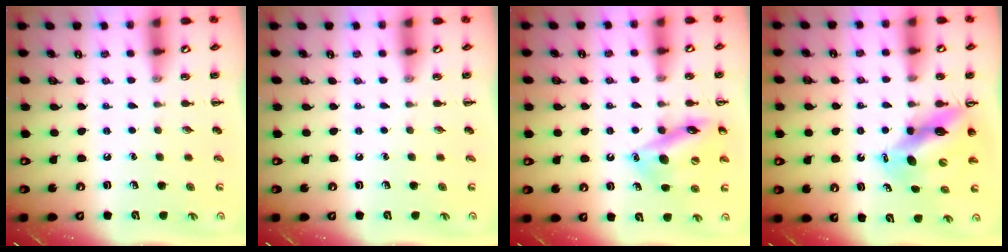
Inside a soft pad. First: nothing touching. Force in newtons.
{"total": 0.0}
{"total": 15.4, "press": 15.1, "slide": 3.2}
{"total": 10.6, "press": 10.1, "slide": 3.1}